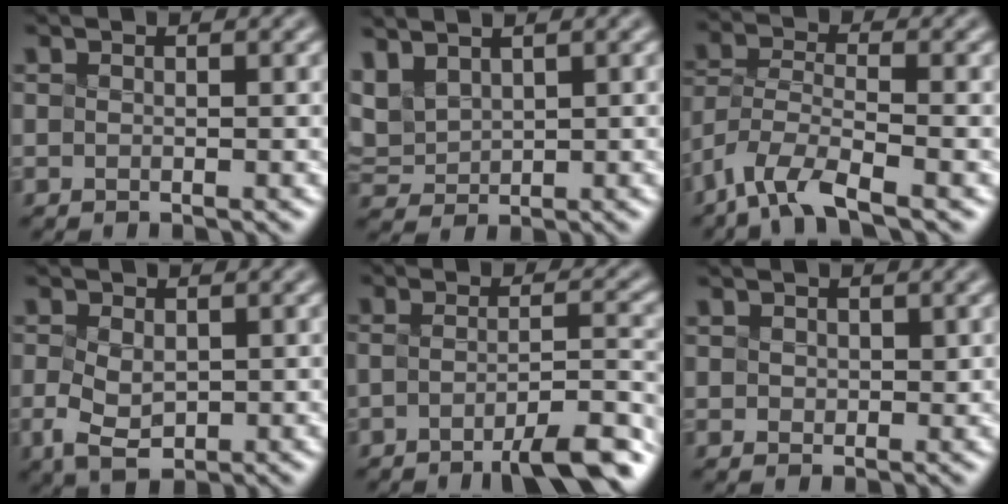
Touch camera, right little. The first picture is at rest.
{"total": 1.5, "force": [1.5, 0.2, 0.0], "torque": [-0.040, 0.004, 0.067]}
{"total": 6.0, "force": [-5.7, 0.1, 1.9], "torque": [-0.067, -0.019, -0.087]}
{"total": 1.6, "force": [-1.4, 0.4, 0.7], "torque": [-0.041, -0.013, 0.009]}
{"total": 5.6, "force": [-4.5, -0.1, 3.4], "torque": [-0.053, -0.009, -0.048]}
{"total": 1.1, "force": [-0.1, -0.4, -1.1], "torque": [0.002, 0.000, 0.022]}